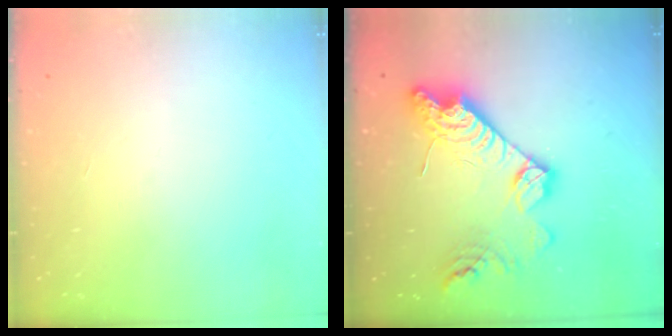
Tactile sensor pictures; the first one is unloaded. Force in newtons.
{"total": 16.1, "press": 16.1, "slide": 0.9}